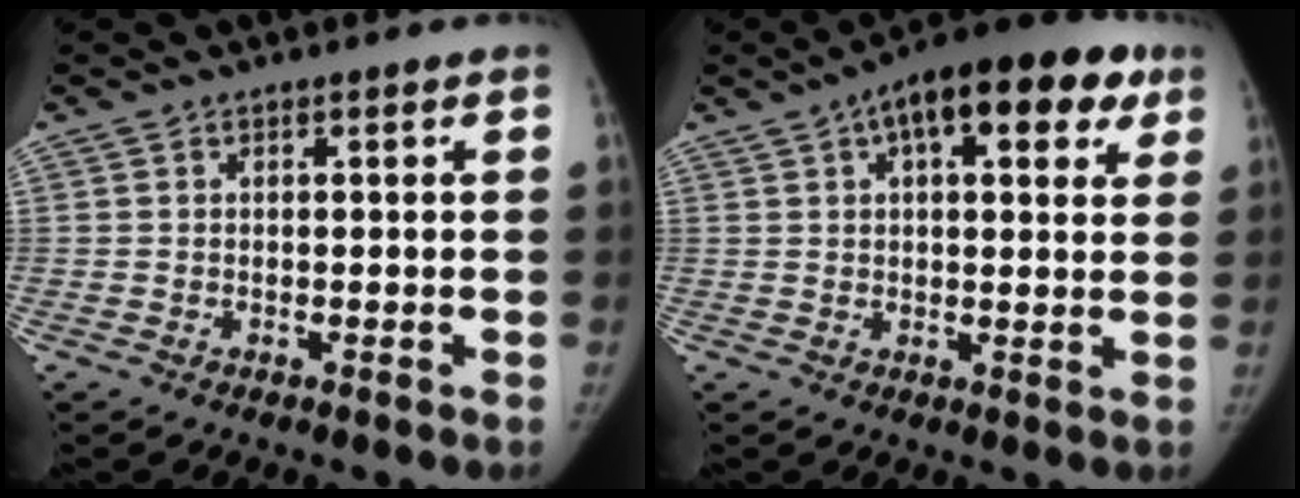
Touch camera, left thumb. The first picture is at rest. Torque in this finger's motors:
{"motor_torque": [0.36, 0.14, 1.37, -0.88, 0.30]}